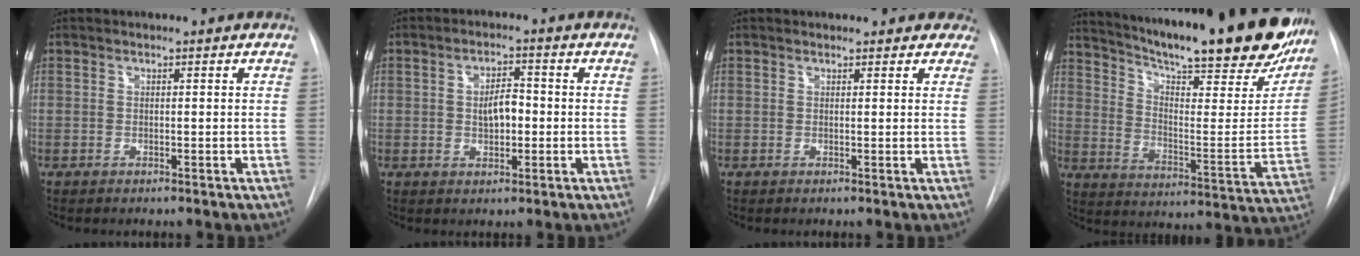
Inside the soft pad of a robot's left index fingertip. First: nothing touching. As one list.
[{"total": 4.2, "force": [-0.7, 2.0, 3.6], "torque": [-0.059, 0.000, -0.009]}, {"total": 6.1, "force": [5.3, 2.6, 1.2], "torque": [0.012, 0.002, 0.038]}, {"total": 32.0, "force": [25.9, 5.2, 18.1], "torque": [-0.269, -0.081, 0.338]}]